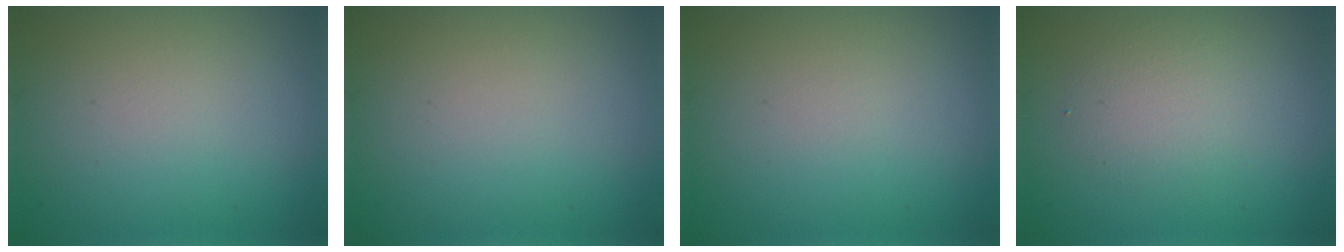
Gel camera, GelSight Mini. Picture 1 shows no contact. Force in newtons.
{"total": 0.0}
{"total": 0.0}
{"total": 2.4, "press": 2.4, "slide": 0.3}